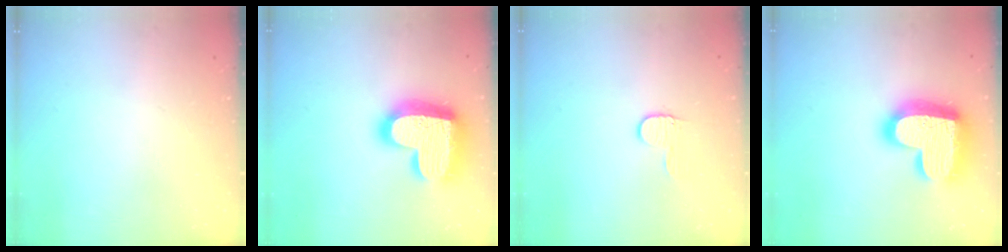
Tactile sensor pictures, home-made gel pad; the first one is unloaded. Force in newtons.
{"total": 21.5, "press": 21.5, "slide": 1.6}
{"total": 5.8, "press": 5.8, "slide": 0.5}
{"total": 21.5, "press": 21.5, "slide": 1.6}